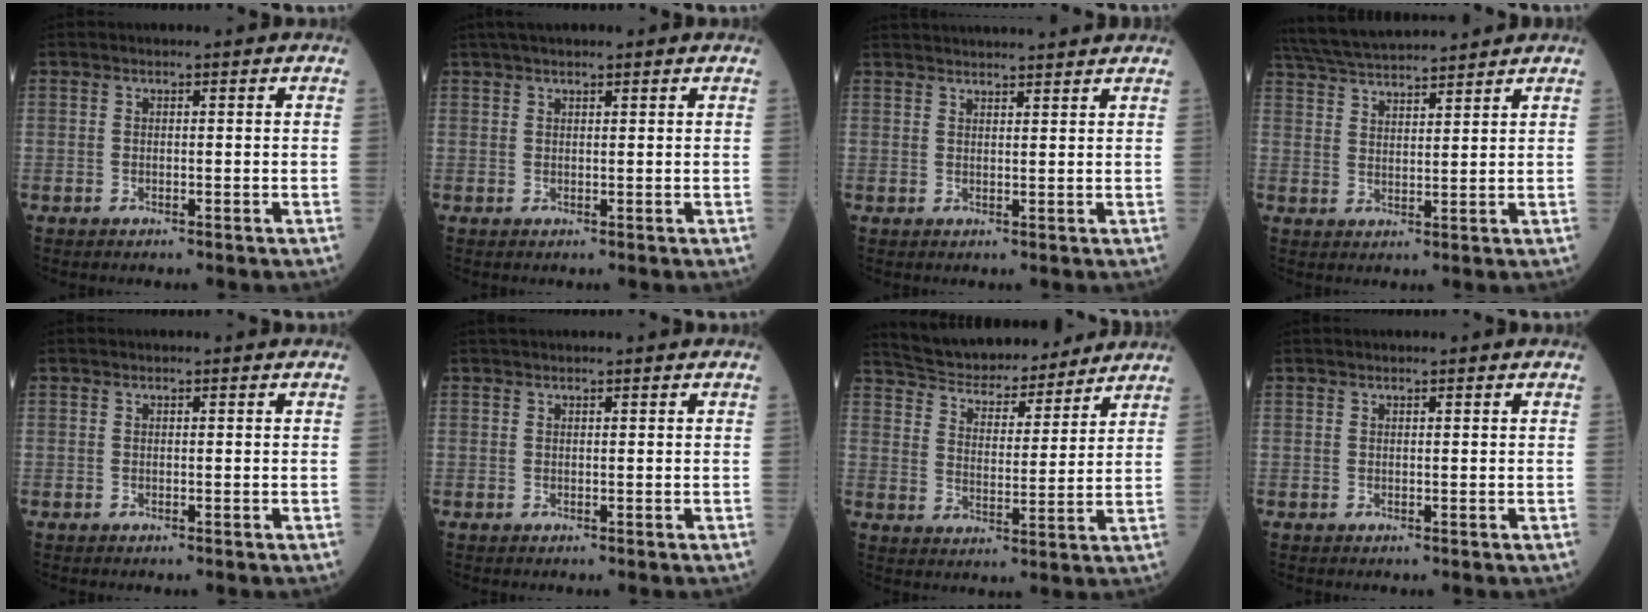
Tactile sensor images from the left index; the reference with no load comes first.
{"total": 3.9, "force": [3.1, 0.8, 2.3], "torque": [-0.034, 0.030, 0.050]}
{"total": 10.2, "force": [9.8, 0.3, 3.1], "torque": [-0.045, 0.029, 0.128]}
{"total": 11.2, "force": [10.5, 0.6, 3.8], "torque": [-0.079, 0.032, 0.178]}
{"total": 0.0}
{"total": 2.0, "force": [1.8, -0.1, 0.9], "torque": [-0.005, 0.030, 0.033]}
{"total": 16.9, "force": [15.6, 3.9, 5.2], "torque": [-0.081, 0.016, 0.239]}
{"total": 0.8, "force": [0.7, 0.0, 0.3], "torque": [-0.004, 0.018, 0.015]}